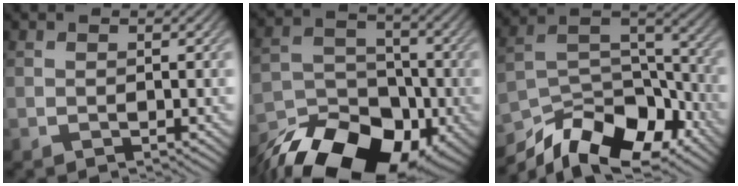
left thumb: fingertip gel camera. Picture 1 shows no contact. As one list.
[{"total": 17.7, "force": [-12.1, 10.2, 8.0], "torque": [-0.167, -0.045, -0.183]}, {"total": 14.4, "force": [-10.5, 6.0, 7.8], "torque": [-0.157, -0.007, -0.187]}]